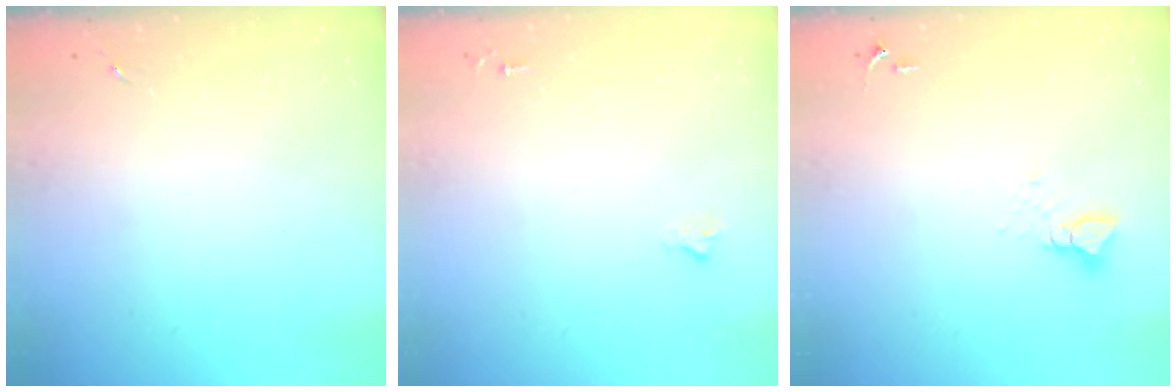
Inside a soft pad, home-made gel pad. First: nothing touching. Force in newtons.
{"total": 1.6, "press": 1.6, "slide": 0.2}
{"total": 3.9, "press": 3.9, "slide": 0.4}